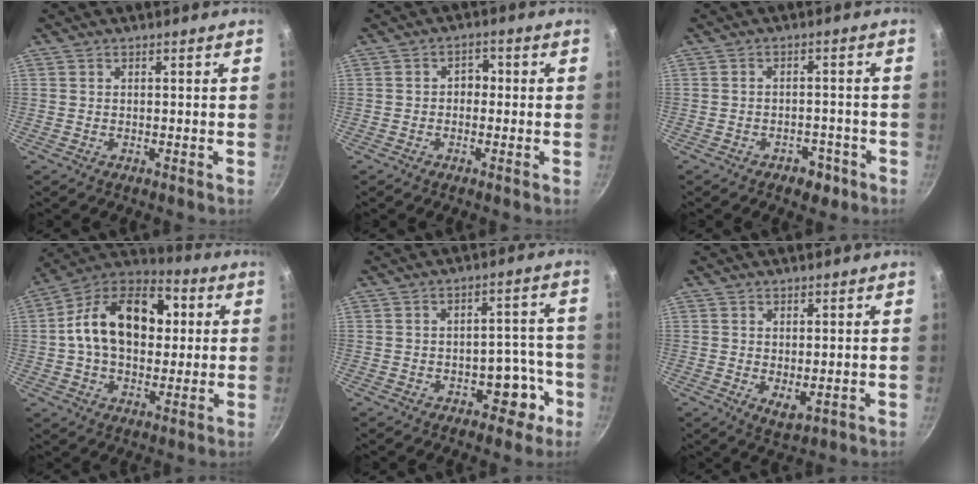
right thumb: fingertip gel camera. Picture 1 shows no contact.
{"total": 2.7, "force": [-0.4, 2.1, 1.6], "torque": [-0.004, 0.010, -0.013]}
{"total": 4.2, "force": [-2.5, 2.7, 2.0], "torque": [-0.010, 0.024, -0.021]}
{"total": 20.2, "force": [2.6, 13.7, 14.6], "torque": [-0.211, 0.028, 0.022]}
{"total": 7.1, "force": [-3.4, 4.7, 4.1], "torque": [-0.005, 0.043, -0.033]}
{"total": 3.4, "force": [0.4, 1.8, 2.9], "torque": [-0.043, -0.017, 0.010]}